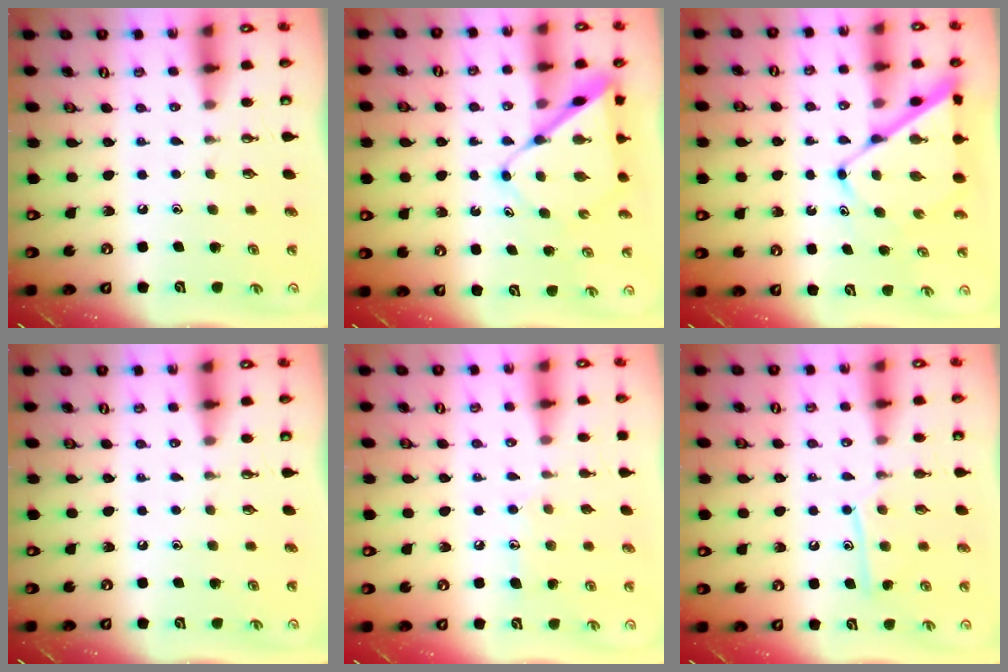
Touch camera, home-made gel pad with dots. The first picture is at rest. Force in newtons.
{"total": 8.5, "press": 8.5, "slide": 0.7}
{"total": 10.0, "press": 10.0, "slide": 0.7}
{"total": 0.0}
{"total": 7.0, "press": 7.0, "slide": 0.4}
{"total": 10.9, "press": 10.9, "slide": 0.8}